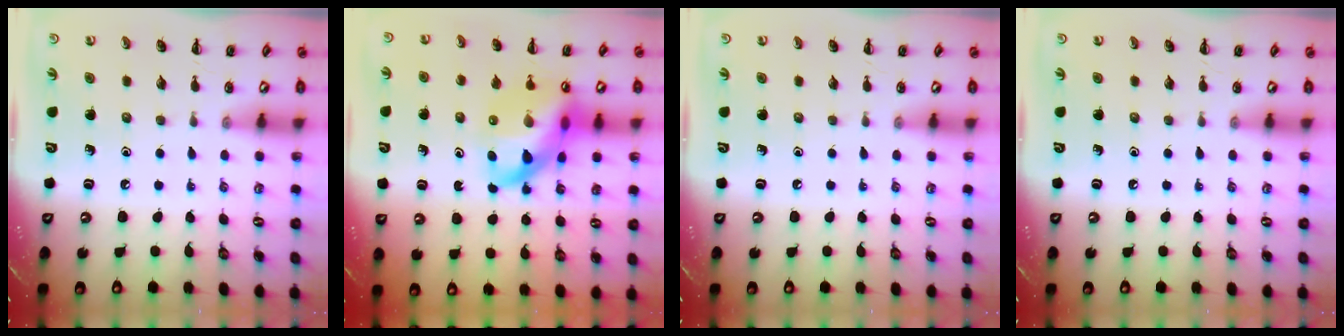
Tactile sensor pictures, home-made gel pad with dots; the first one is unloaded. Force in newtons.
{"total": 16.9, "press": 16.3, "slide": 4.2}
{"total": 0.0}
{"total": 0.0}